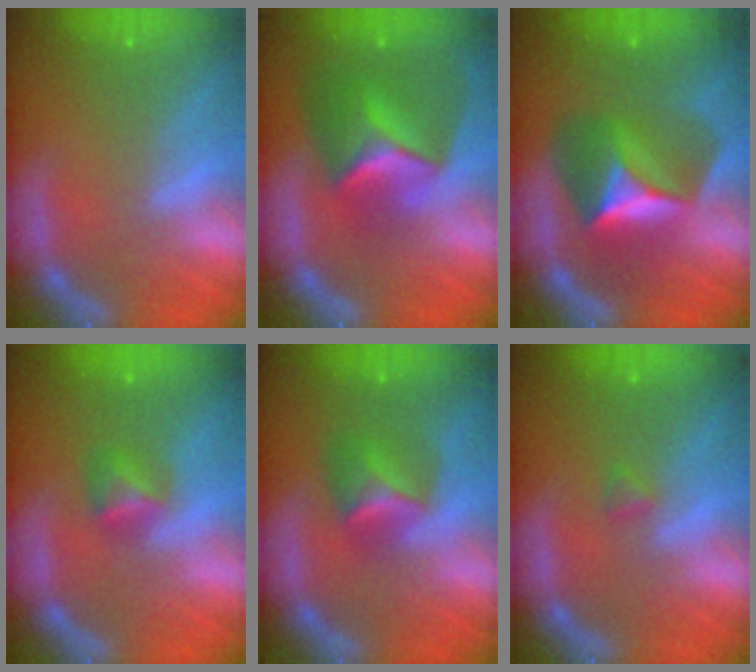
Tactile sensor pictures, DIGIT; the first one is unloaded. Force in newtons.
{"total": 7.9}
{"total": 7.9}
{"total": 2.4}
{"total": 4.0}
{"total": 0.9}